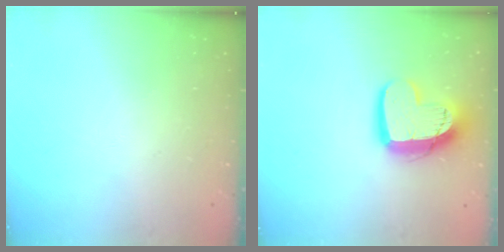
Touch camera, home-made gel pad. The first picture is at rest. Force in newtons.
{"total": 14.0, "press": 13.9, "slide": 1.3}